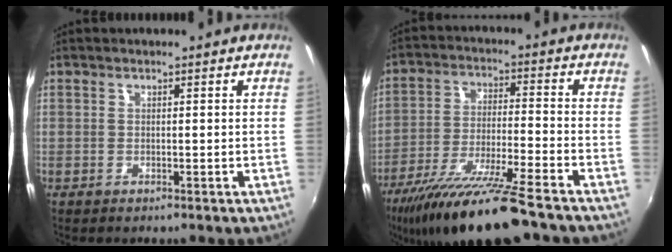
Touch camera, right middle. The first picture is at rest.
{"total": 16.9, "force": [-13.6, 0.5, 10.0], "torque": [-0.199, -0.032, -0.235]}